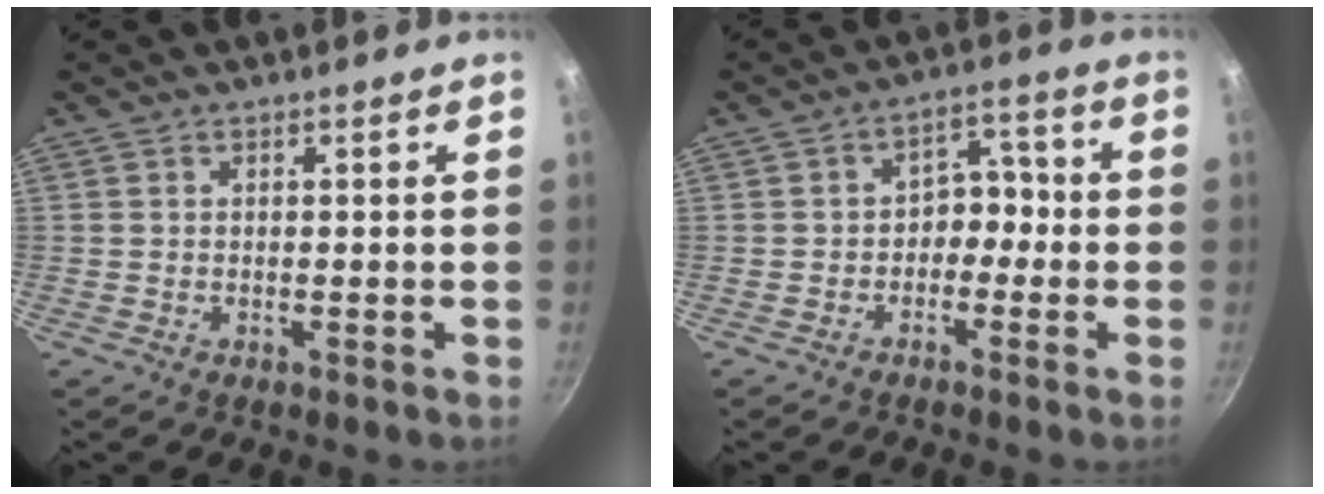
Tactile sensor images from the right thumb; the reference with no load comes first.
{"total": 5.8, "force": [-1.5, 4.3, 3.6], "torque": [-0.020, 0.034, -0.037]}